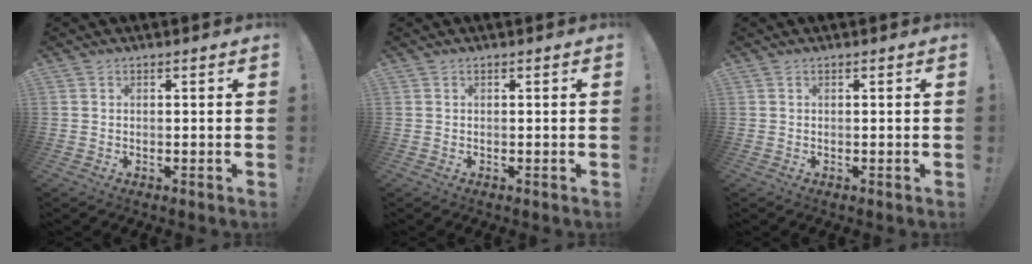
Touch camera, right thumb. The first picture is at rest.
{"total": 0.0}
{"total": 0.0}